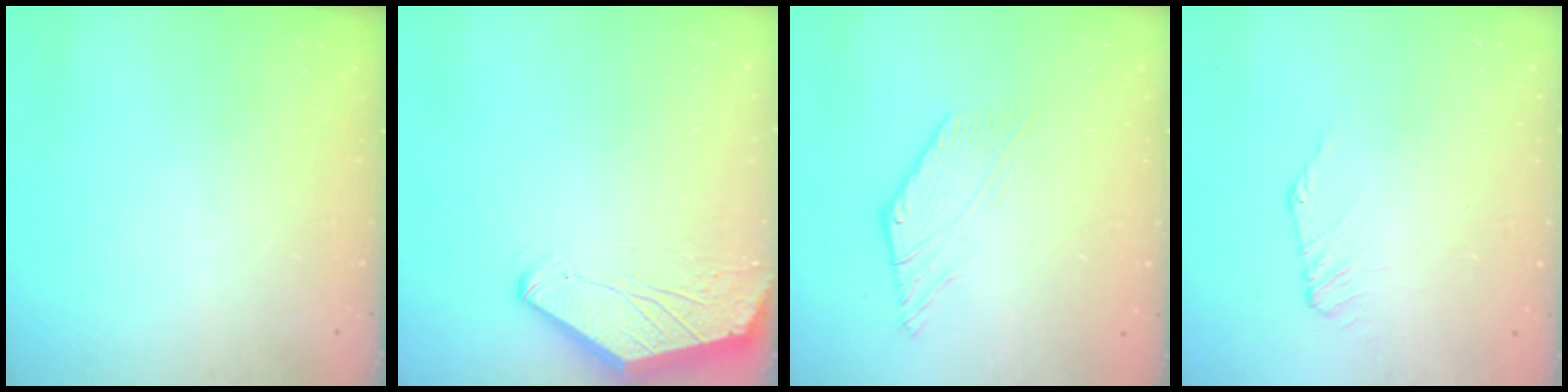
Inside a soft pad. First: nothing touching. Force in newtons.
{"total": 0.0}
{"total": 2.4, "press": 2.4, "slide": 0.4}
{"total": 1.3, "press": 1.2, "slide": 0.3}